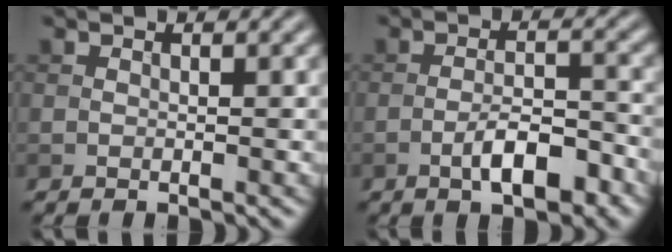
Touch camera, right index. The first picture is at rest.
{"total": 4.9, "force": [-2.4, 1.7, 3.9], "torque": [-0.062, 0.005, -0.039]}